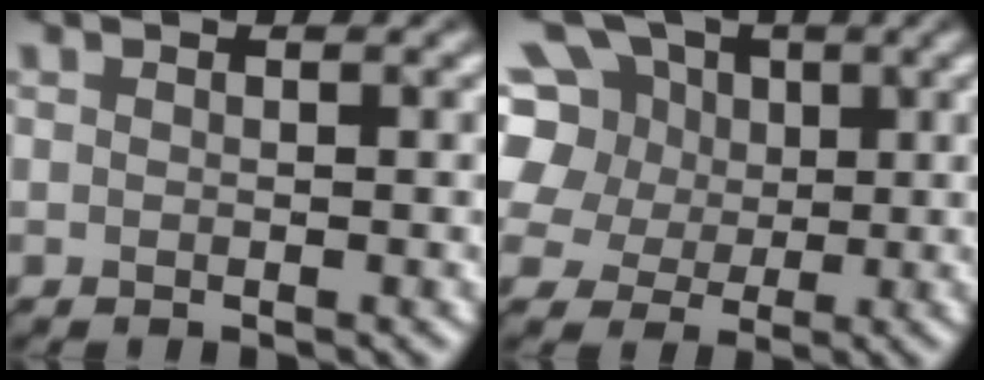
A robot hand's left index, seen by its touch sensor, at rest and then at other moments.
{"total": 11.0, "force": [3.7, 8.8, 5.5], "torque": [-0.120, 0.030, 0.047]}